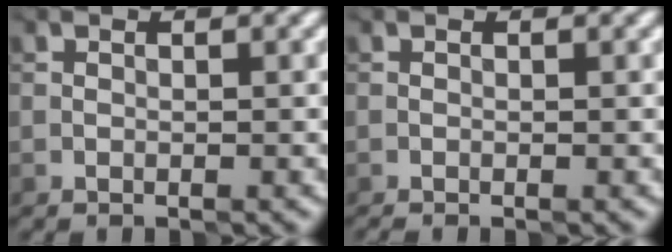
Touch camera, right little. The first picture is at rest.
{"total": 0.6, "force": [-0.6, 0.0, 0.0], "torque": [-0.003, -0.005, -0.016]}